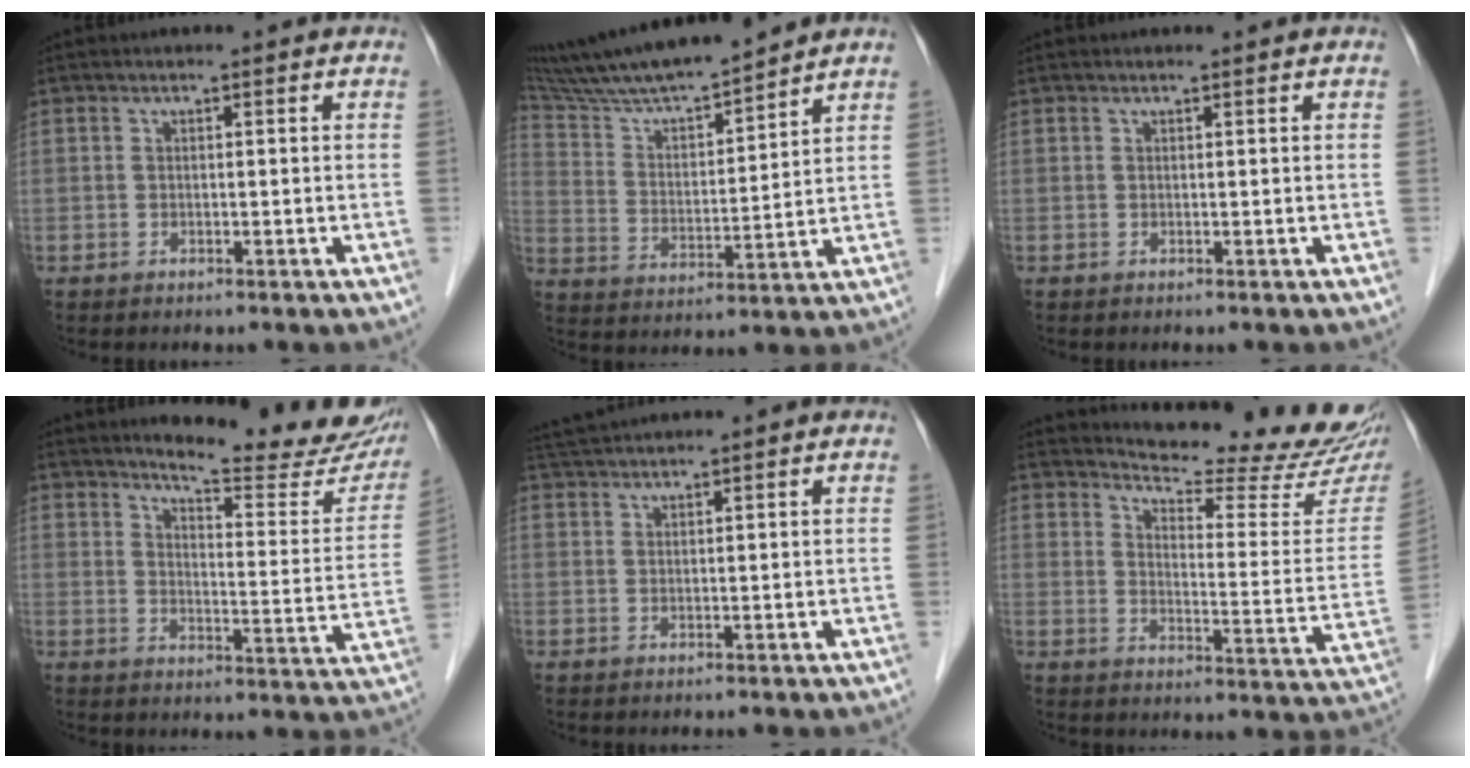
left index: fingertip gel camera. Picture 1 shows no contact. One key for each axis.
{"total": 15.0, "fx": 13.6, "fy": 0.5, "fz": 6.3, "tx": -0.120, "ty": 0.008, "tz": 0.243}
{"total": 0.7, "fx": 0.7, "fy": 0.0, "fz": 0.1, "tx": -0.006, "ty": 0.004, "tz": 0.011}
{"total": 17.5, "fx": 16.0, "fy": 2.6, "fz": 6.5, "tx": -0.072, "ty": -0.076, "tz": 0.185}
{"total": 3.3, "fx": 3.2, "fy": -0.5, "fz": 0.7, "tx": -0.015, "ty": 0.022, "tz": 0.065}
{"total": 18.5, "fx": 17.5, "fy": 1.3, "fz": 6.0, "tx": -0.085, "ty": -0.096, "tz": 0.209}